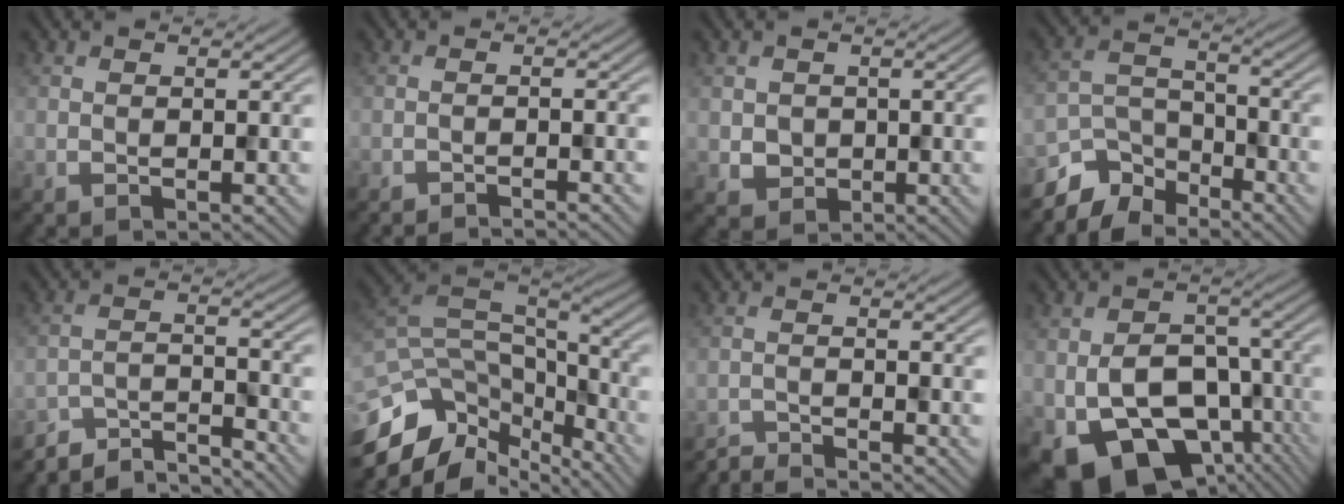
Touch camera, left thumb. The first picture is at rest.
{"total": 1.9, "force": [-1.7, 0.1, 0.7], "torque": [-0.007, 0.002, -0.033]}
{"total": 2.5, "force": [0.2, 2.3, 0.8], "torque": [-0.028, -0.008, 0.002]}
{"total": 7.1, "force": [-5.9, 3.4, 2.1], "torque": [-0.045, -0.001, -0.128]}
{"total": 6.5, "force": [-6.2, 0.9, 1.8], "torque": [-0.035, 0.000, -0.114]}
{"total": 12.5, "force": [-8.2, 5.9, 7.4], "torque": [-0.192, -0.016, -0.133]}
{"total": 2.3, "force": [-2.3, 0.0, 0.6], "torque": [-0.008, -0.002, -0.052]}
{"total": 14.4, "force": [-5.5, 9.7, 9.1], "torque": [-0.162, -0.025, -0.081]}